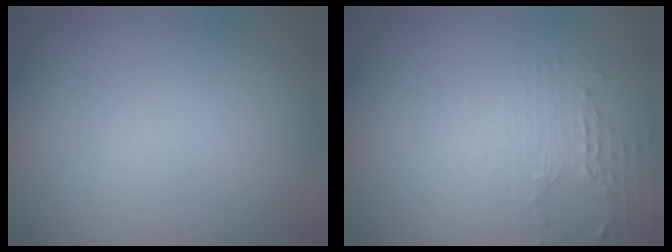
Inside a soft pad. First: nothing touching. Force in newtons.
{"total": 2.2, "press": 1.6, "slide": 1.5}